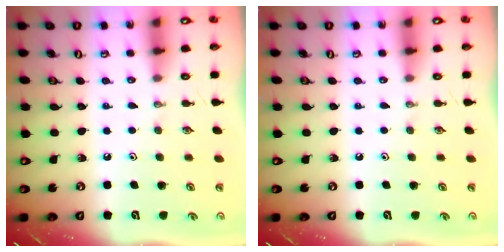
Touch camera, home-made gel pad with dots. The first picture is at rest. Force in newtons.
{"total": 0.0}